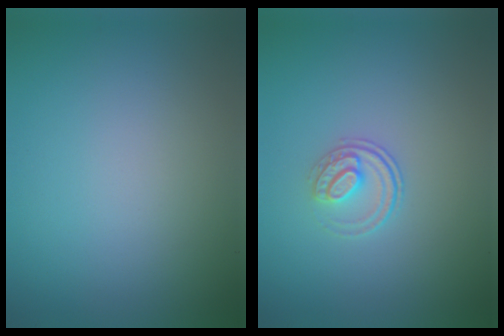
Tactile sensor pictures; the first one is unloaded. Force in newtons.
{"total": 2.0, "press": 1.4, "slide": 1.3}